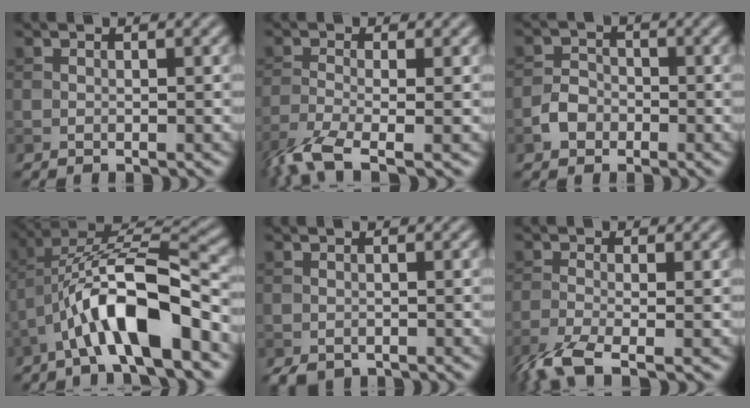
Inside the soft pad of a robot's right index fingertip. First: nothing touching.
{"total": 5.4, "force": [-3.7, 1.4, 3.7], "torque": [-0.082, -0.014, -0.084]}
{"total": 2.4, "force": [-1.2, 1.9, 0.9], "torque": [-0.013, 0.005, -0.026]}
{"total": 9.5, "force": [-4.0, 2.7, 8.2], "torque": [-0.143, 0.017, -0.069]}
{"total": 1.1, "force": [-0.9, 0.6, 0.4], "torque": [-0.008, -0.005, -0.016]}
{"total": 4.9, "force": [-3.3, 1.3, 3.4], "torque": [-0.077, -0.015, -0.077]}